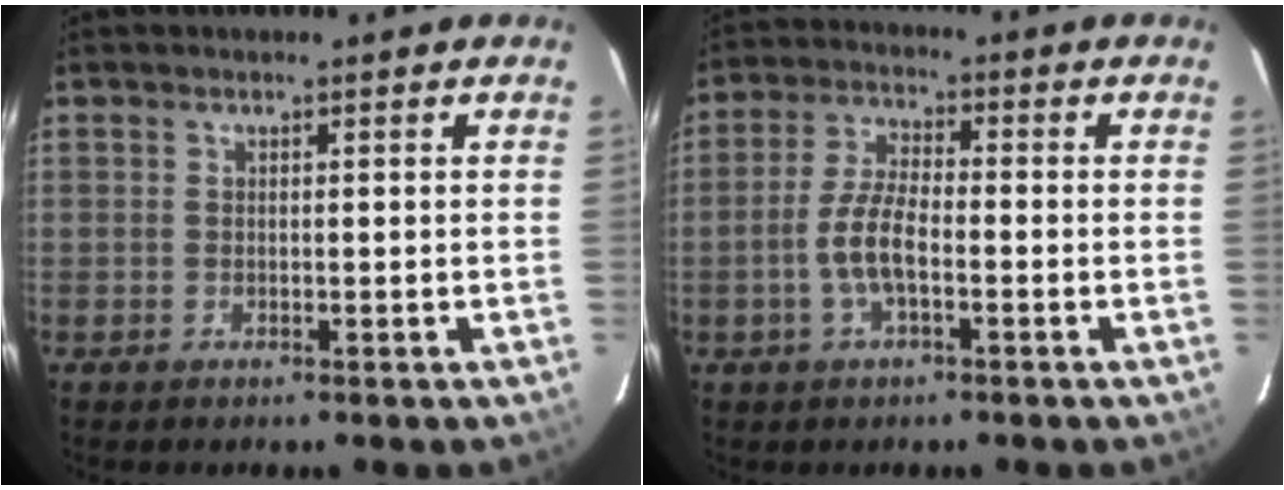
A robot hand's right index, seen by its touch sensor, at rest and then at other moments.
{"total": 6.8, "force": [-2.2, 2.3, 6.0], "torque": [-0.127, 0.005, -0.043]}